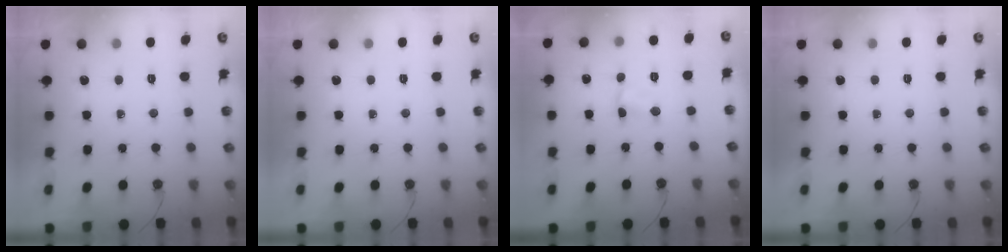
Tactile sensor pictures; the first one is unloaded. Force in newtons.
{"total": 0.0}
{"total": 2.8, "press": 2.8, "slide": 0.4}
{"total": 0.0}